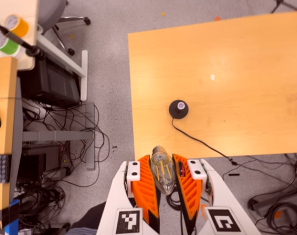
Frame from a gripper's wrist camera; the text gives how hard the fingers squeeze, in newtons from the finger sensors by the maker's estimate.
{"total": 22.1, "left": 25.3, "right": 18.9}